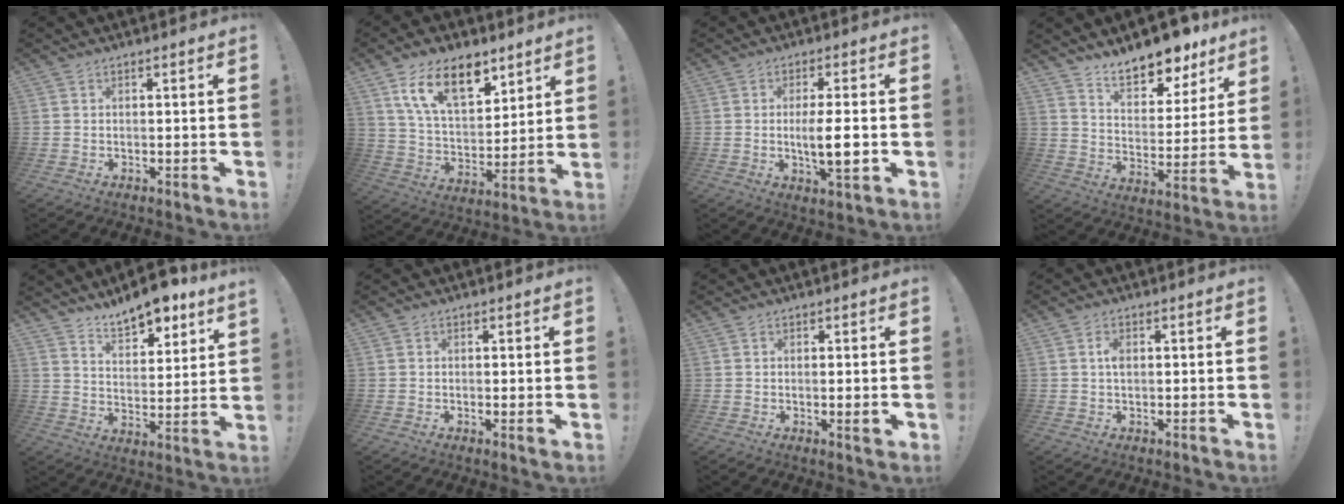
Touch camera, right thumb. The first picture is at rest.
{"total": 16.7, "force": [10.0, 8.2, 10.5], "torque": [-0.172, -0.048, 0.180]}
{"total": 8.9, "force": [-1.3, 1.6, 8.7], "torque": [-0.147, -0.008, -0.026]}
{"total": 13.6, "force": [11.7, 4.6, 5.1], "torque": [-0.073, -0.099, 0.204]}
{"total": 10.3, "force": [8.8, 2.7, 4.7], "torque": [-0.071, -0.063, 0.157]}
{"total": 1.3, "force": [0.3, 0.1, 1.3], "torque": [-0.012, -0.005, 0.003]}
{"total": 2.3, "force": [0.1, 0.0, 2.3], "torque": [-0.027, -0.008, 0.000]}
{"total": 2.6, "force": [0.2, 1.5, 2.1], "torque": [-0.032, 0.002, 0.000]}